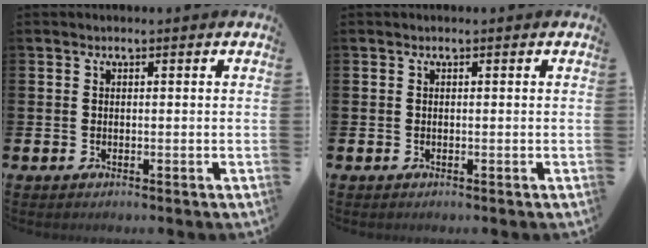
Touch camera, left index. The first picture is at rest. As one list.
[{"total": 0.0}]